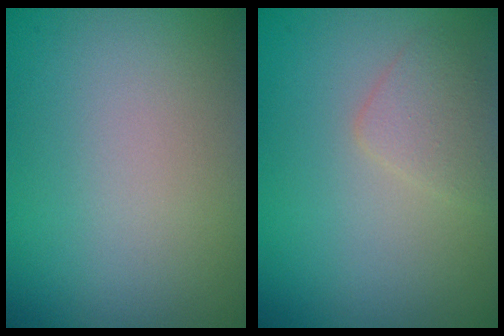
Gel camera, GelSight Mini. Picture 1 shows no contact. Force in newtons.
{"total": 1.9, "press": 1.9, "slide": 0.2}